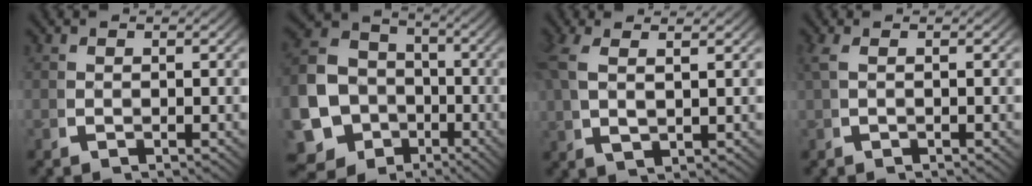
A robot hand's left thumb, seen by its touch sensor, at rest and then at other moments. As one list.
[{"total": 17.1, "force": [-4.8, 14.8, 7.2], "torque": [-0.169, -0.085, -0.069]}, {"total": 3.5, "force": [1.8, 1.1, 2.8], "torque": [-0.060, 0.000, 0.043]}, {"total": 1.0, "force": [0.2, -0.1, 1.0], "torque": [-0.029, 0.001, 0.010]}]